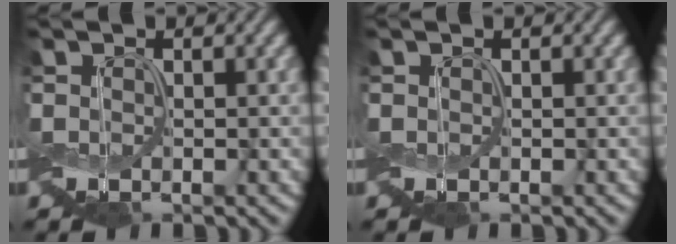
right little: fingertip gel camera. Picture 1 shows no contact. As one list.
[{"total": 0.0}]